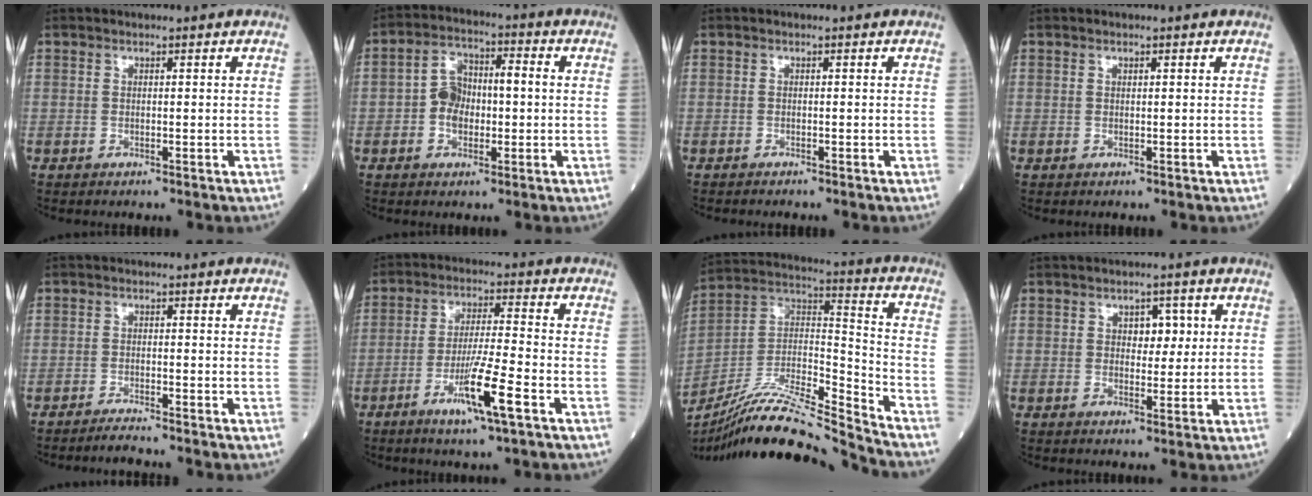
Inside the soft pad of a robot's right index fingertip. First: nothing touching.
{"total": 6.9, "force": [-0.7, 4.1, 5.4], "torque": [-0.109, 0.030, -0.014]}
{"total": 0.8, "force": [-0.8, 0.0, 0.2], "torque": [-0.006, -0.001, -0.014]}
{"total": 0.0}
{"total": 2.2, "force": [-2.2, -0.4, 0.4], "torque": [-0.012, -0.009, -0.042]}
{"total": 9.4, "force": [-4.4, -0.1, 8.3], "torque": [-0.151, -0.013, -0.079]}
{"total": 19.3, "force": [-17.9, -0.5, 7.4], "torque": [-0.149, 0.020, -0.322]}
{"total": 3.5, "force": [1.1, 2.2, 2.6], "torque": [-0.026, 0.006, 0.015]}